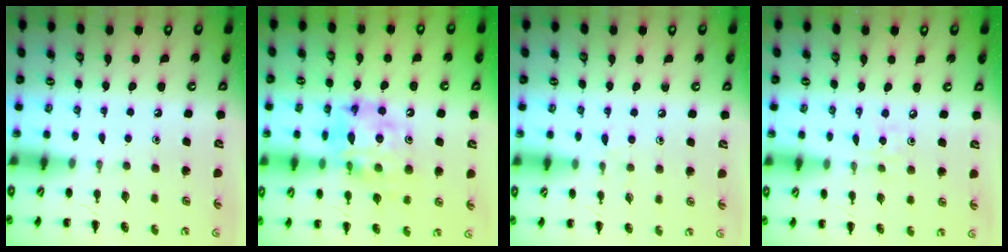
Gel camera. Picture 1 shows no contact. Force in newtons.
{"total": 13.1, "press": 12.5, "slide": 3.9}
{"total": 4.6, "press": 4.2, "slide": 2.0}
{"total": 1.8, "press": 1.7, "slide": 0.6}